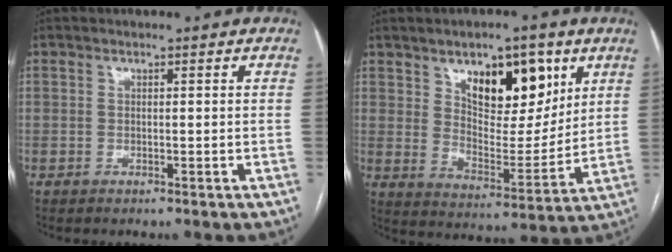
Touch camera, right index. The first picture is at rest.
{"total": 13.2, "force": [6.8, 5.7, 9.7], "torque": [-0.140, 0.000, 0.117]}